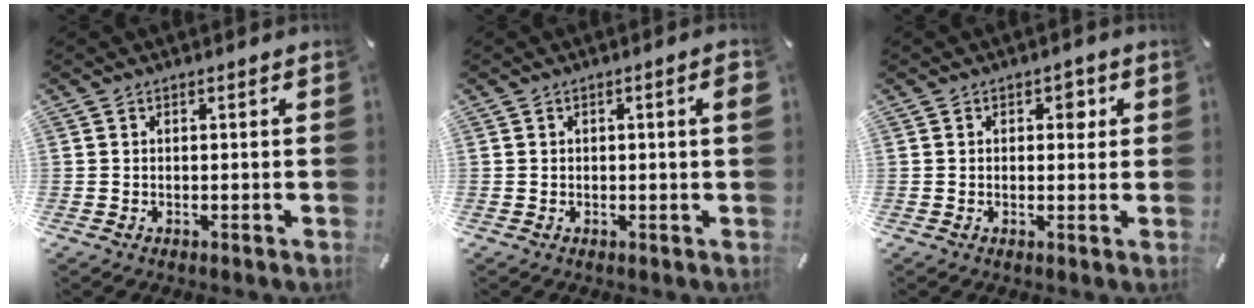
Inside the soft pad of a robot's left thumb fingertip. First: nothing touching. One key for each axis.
{"total": 1.9, "fx": 0.1, "fy": 0.4, "fz": 1.9, "tx": -0.024, "ty": -0.002, "tz": -0.001}
{"total": 3.0, "fx": 0.8, "fy": 2.1, "fz": 1.9, "tx": -0.009, "ty": -0.004, "tz": 0.004}